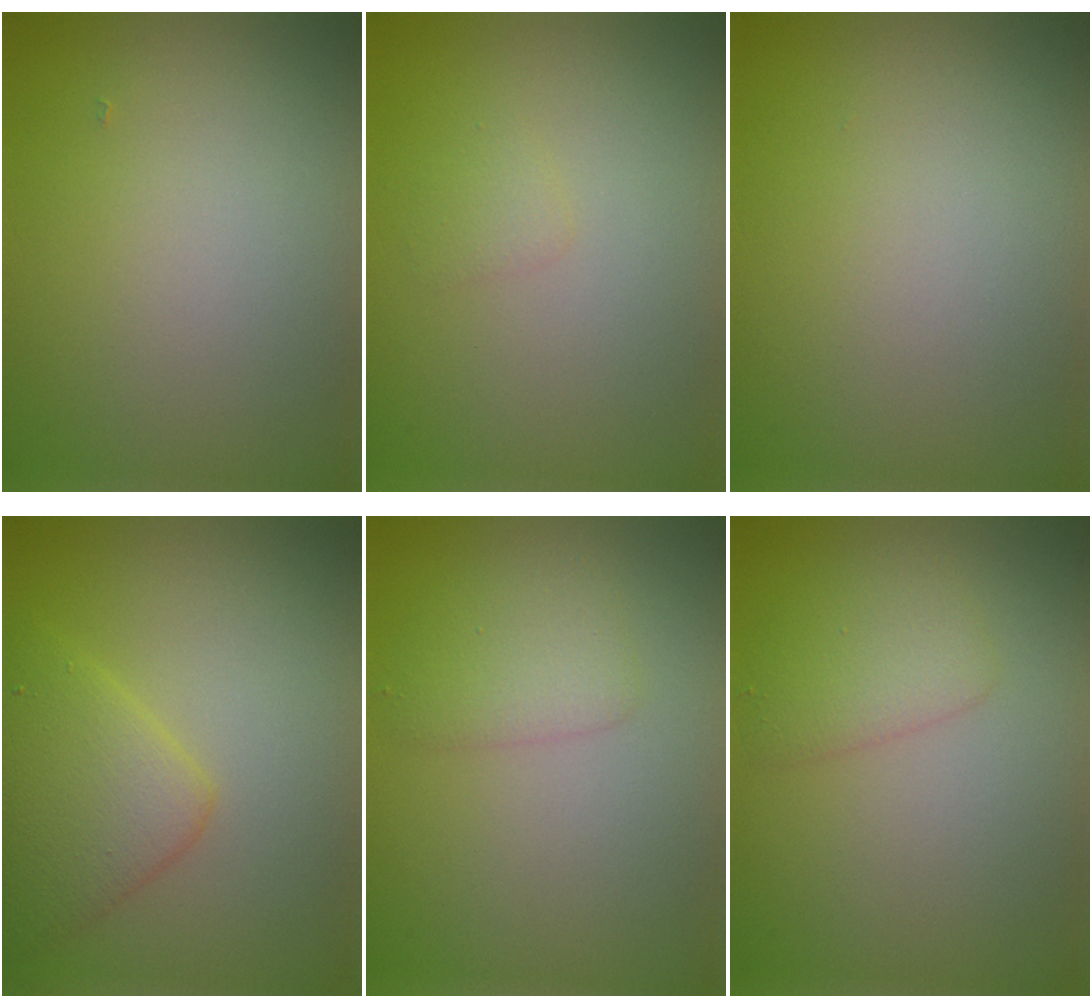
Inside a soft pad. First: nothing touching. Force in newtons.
{"total": 0.8, "press": 0.8, "slide": 0.0}
{"total": 0.0}
{"total": 4.2, "press": 4.2, "slide": 0.0}
{"total": 2.0, "press": 2.0, "slide": 0.1}
{"total": 2.2, "press": 2.2, "slide": 0.2}